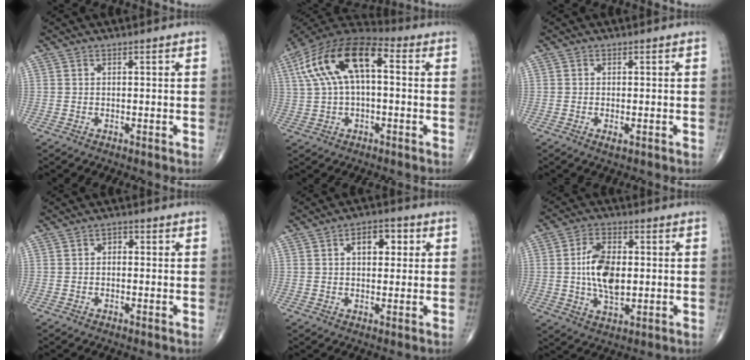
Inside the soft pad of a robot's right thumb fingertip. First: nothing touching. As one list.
[{"total": 17.1, "force": [3.4, 8.4, 14.5], "torque": [-0.271, 0.047, 0.049]}, {"total": 1.2, "force": [-0.4, 0.4, 1.1], "torque": [-0.019, -0.003, -0.008]}, {"total": 1.6, "force": [0.1, 1.2, 1.1], "torque": [-0.005, 0.005, -0.005]}, {"total": 6.6, "force": [1.9, 3.9, 5.0], "torque": [-0.050, 0.006, 0.024]}, {"total": 10.6, "force": [0.3, 5.9, 8.8], "torque": [-0.154, 0.000, 0.007]}]